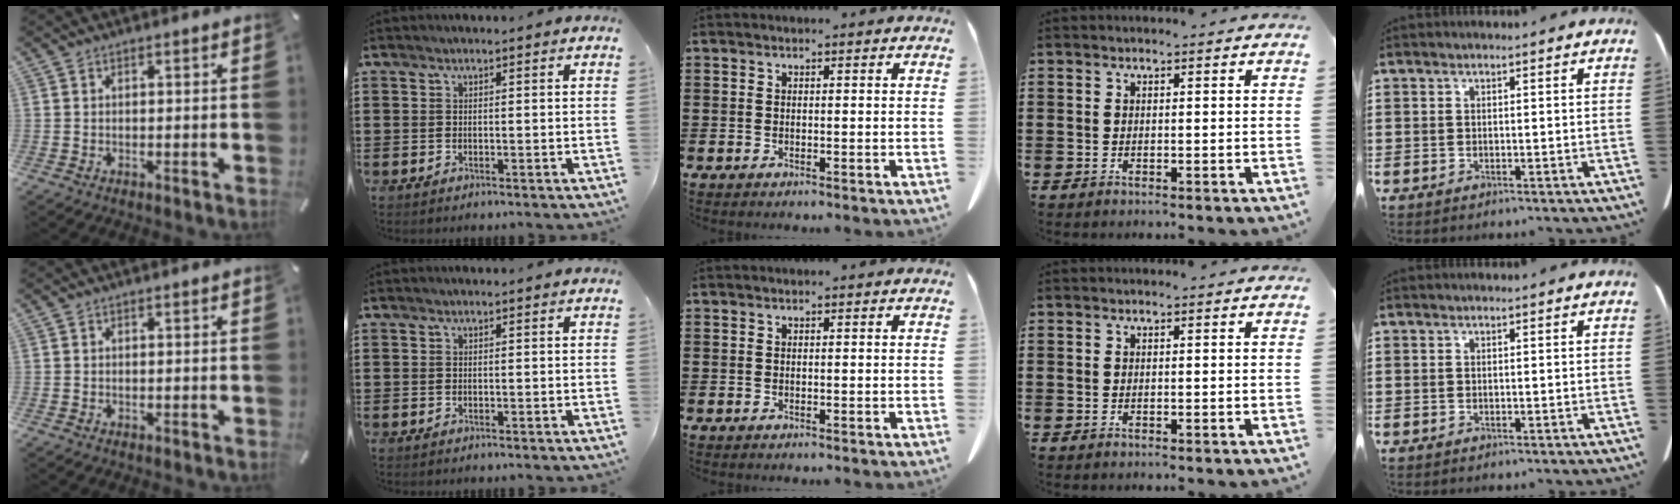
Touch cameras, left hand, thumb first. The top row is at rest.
{}